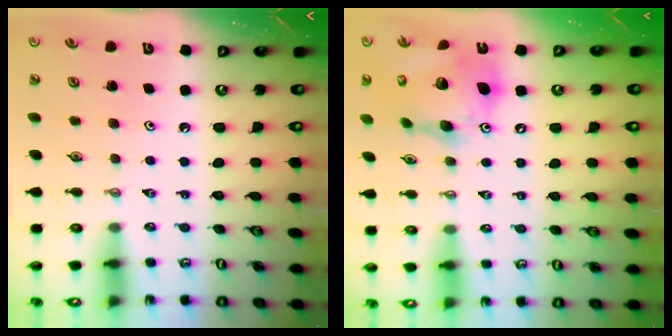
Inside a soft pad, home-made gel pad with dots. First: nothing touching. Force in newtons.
{"total": 18.8, "press": 18.6, "slide": 3.2}